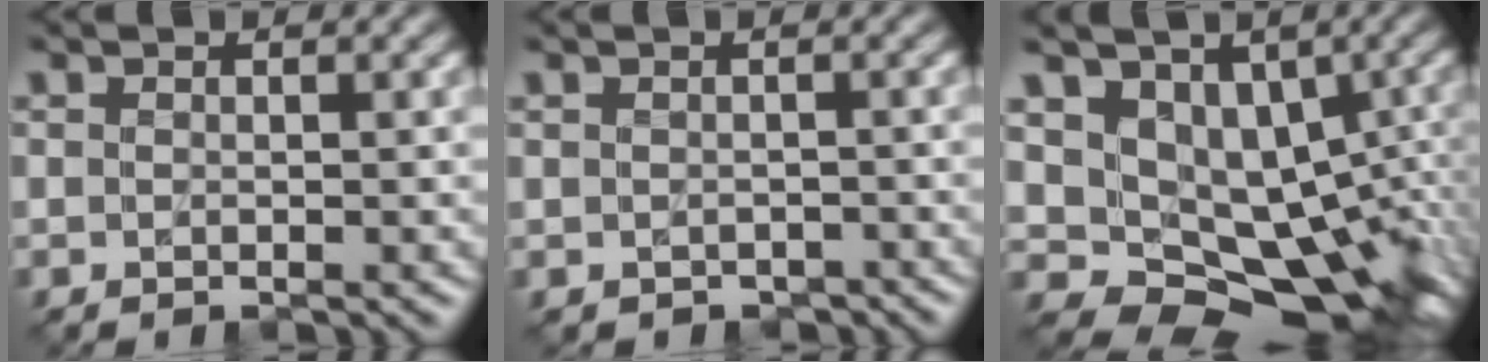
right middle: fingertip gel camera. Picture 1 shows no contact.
{"total": 1.7, "force": [-1.1, 1.1, 0.7], "torque": [-0.005, -0.007, -0.014]}
{"total": 12.4, "force": [0.1, 8.5, 9.1], "torque": [-0.126, -0.019, 0.031]}